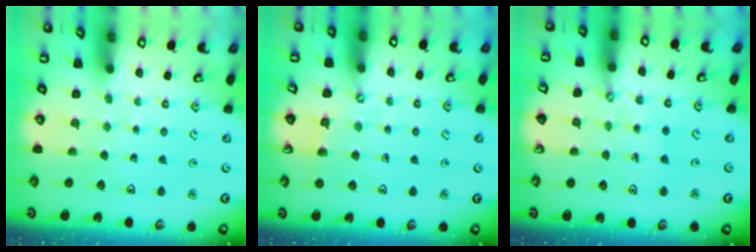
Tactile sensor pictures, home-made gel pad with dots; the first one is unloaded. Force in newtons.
{"total": 3.8, "press": 3.8, "slide": 0.4}
{"total": 1.0, "press": 1.0, "slide": 0.2}